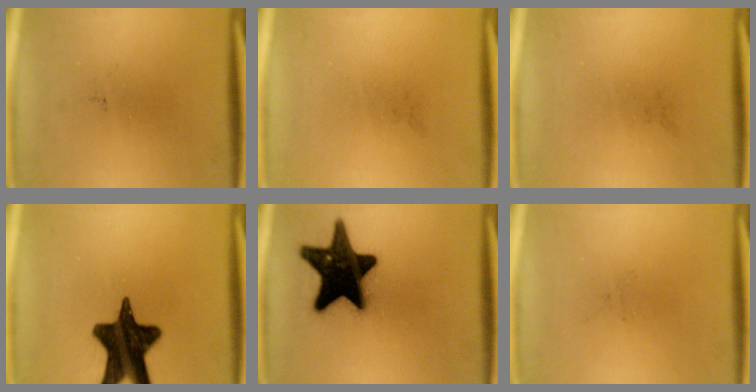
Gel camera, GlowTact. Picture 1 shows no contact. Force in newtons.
{"total": 0.0}
{"total": 0.0}
{"total": 16.5}
{"total": 18.9}
{"total": 0.0}